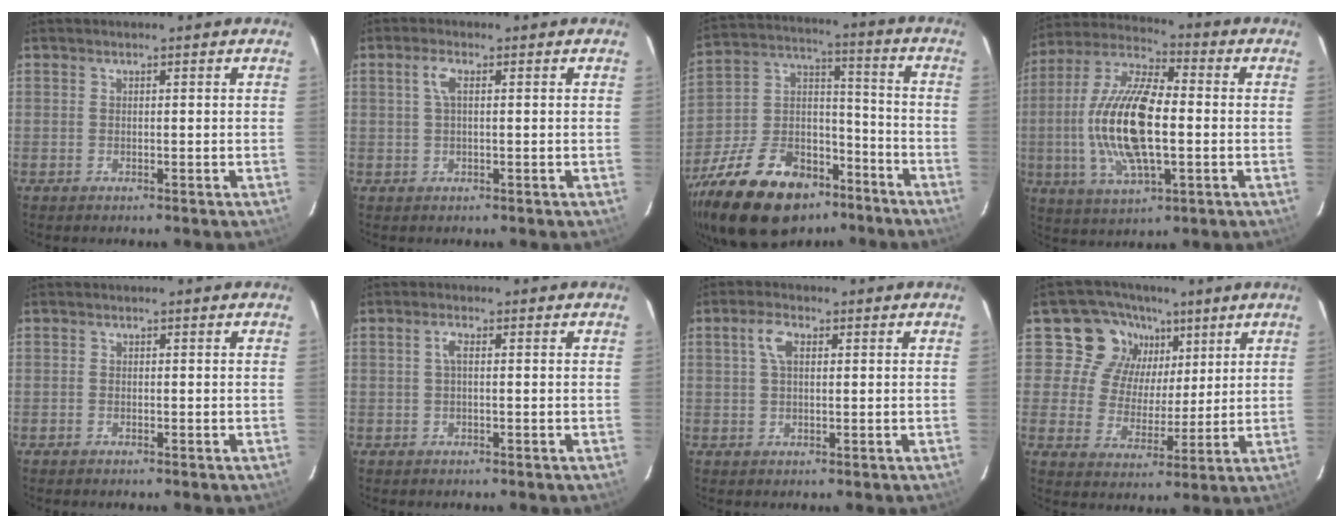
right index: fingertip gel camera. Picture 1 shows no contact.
{"total": 2.4, "force": [0.5, 0.7, 2.3], "torque": [-0.050, 0.007, 0.009]}
{"total": 25.7, "force": [-17.0, 14.1, 13.0], "torque": [-0.287, 0.029, -0.265]}
{"total": 18.0, "force": [-1.7, 6.6, 16.7], "torque": [-0.338, 0.002, -0.035]}
{"total": 0.6, "force": [-0.5, 0.3, 0.0], "torque": [-0.001, 0.001, -0.012]}
{"total": 1.6, "force": [0.1, 0.4, 1.6], "torque": [-0.033, 0.006, -0.001]}
{"total": 3.6, "force": [1.0, 1.8, 2.9], "torque": [-0.060, 0.011, 0.019]}
{"total": 10.6, "force": [5.6, 8.8, 2.0], "torque": [-0.034, 0.004, 0.090]}